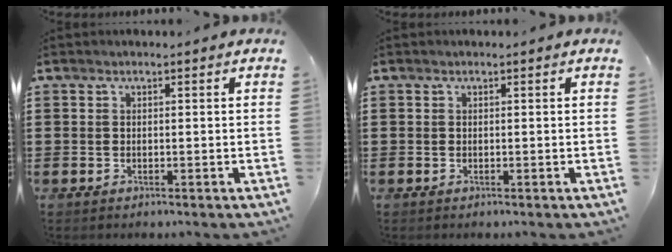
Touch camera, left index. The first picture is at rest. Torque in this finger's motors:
{"motor_torque": [0.00, 0.00, 0.00, -0.01]}